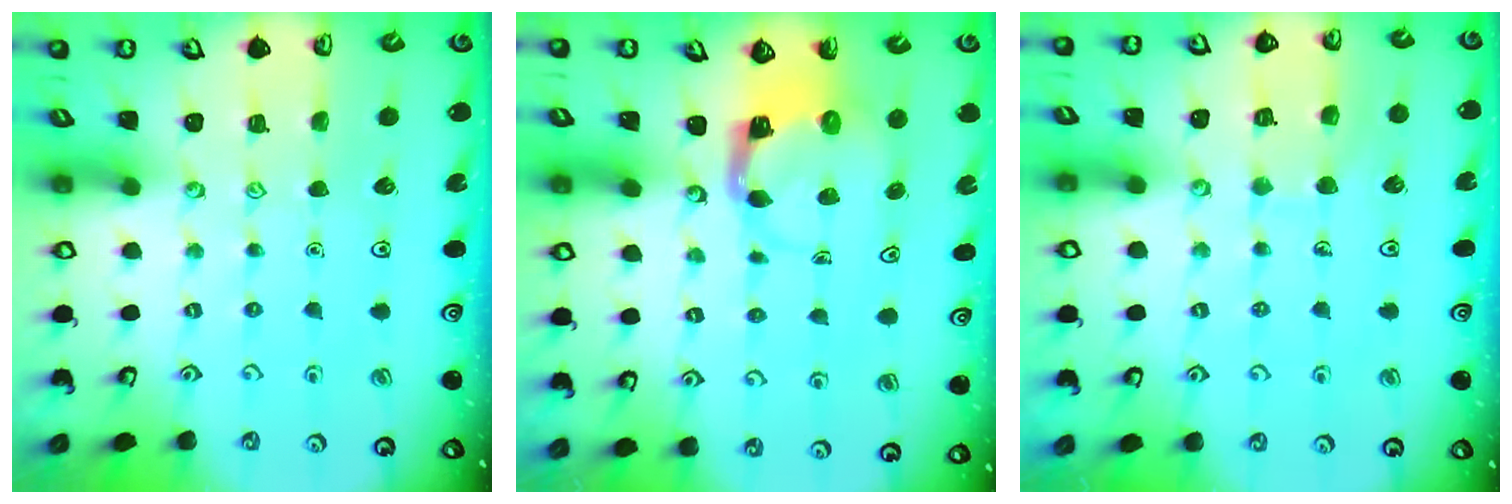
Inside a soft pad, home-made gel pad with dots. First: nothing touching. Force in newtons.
{"total": 4.0, "press": 3.9, "slide": 0.8}
{"total": 7.1, "press": 7.1, "slide": 0.5}